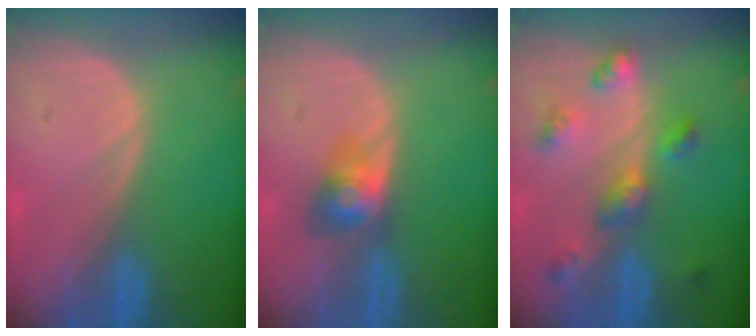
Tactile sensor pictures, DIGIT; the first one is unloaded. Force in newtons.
{"total": 3.7, "press": 3.7, "slide": 0.2}
{"total": 6.4, "press": 5.7, "slide": 2.8}